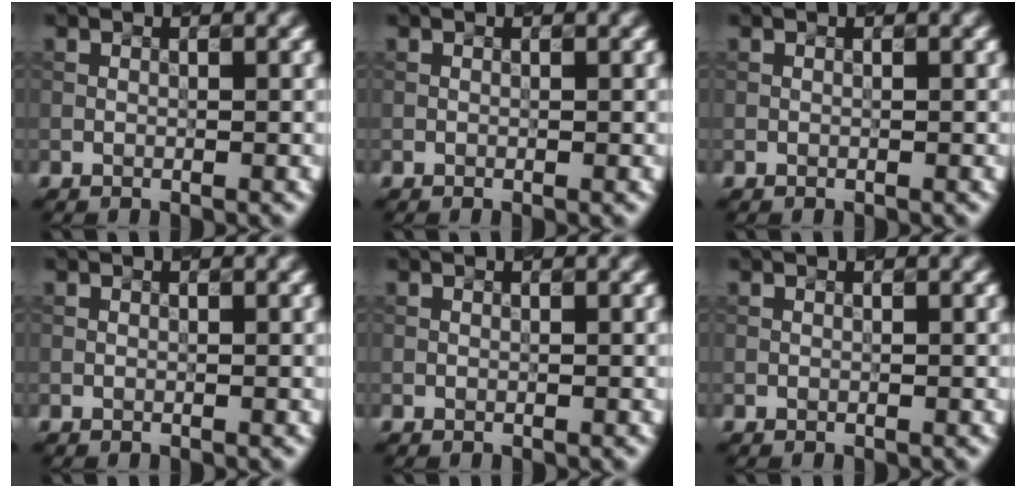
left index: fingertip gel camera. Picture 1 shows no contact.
{"total": 0.0}
{"total": 0.0}
{"total": 0.0}
{"total": 0.0}
{"total": 0.0}